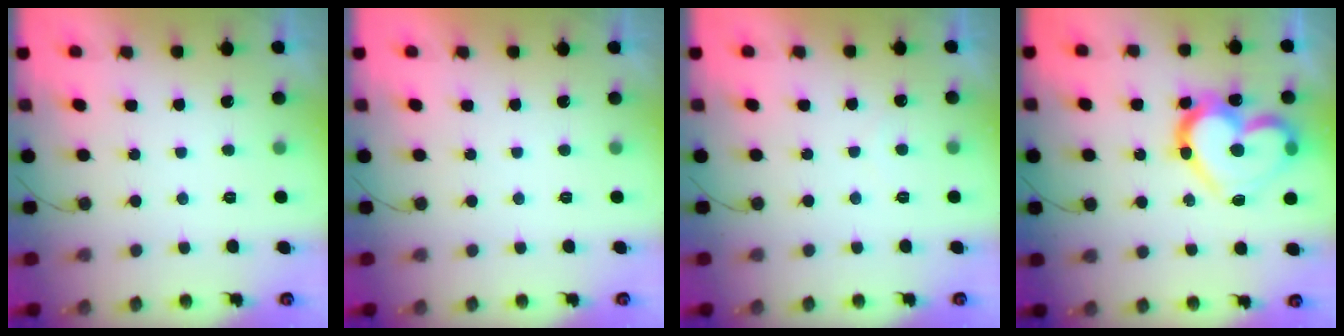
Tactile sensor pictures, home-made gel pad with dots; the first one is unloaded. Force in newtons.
{"total": 1.7, "press": 1.7, "slide": 0.1}
{"total": 3.5, "press": 3.5, "slide": 0.1}
{"total": 19.7, "press": 19.7, "slide": 1.5}